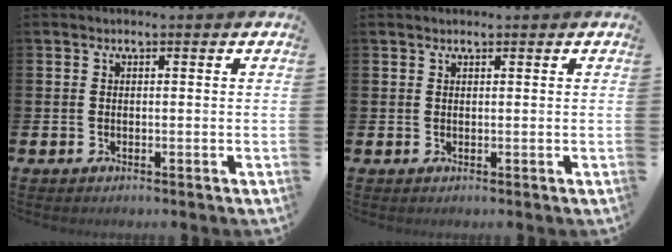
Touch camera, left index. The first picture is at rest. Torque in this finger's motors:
{"motor_torque": [-0.68, -1.46, -1.05, -0.04]}